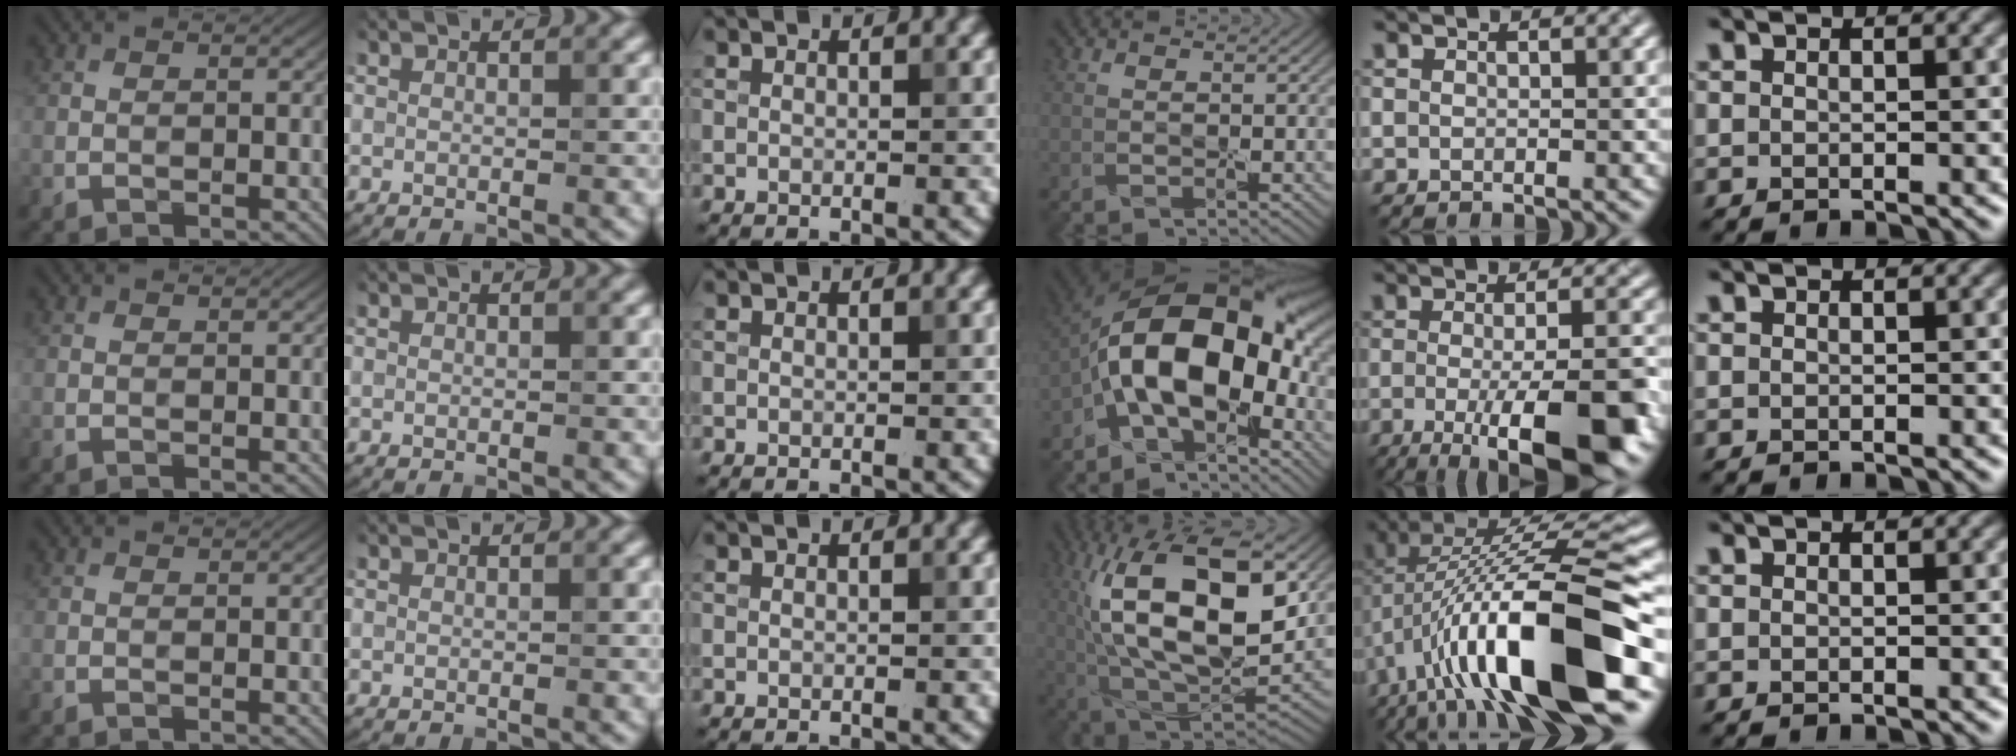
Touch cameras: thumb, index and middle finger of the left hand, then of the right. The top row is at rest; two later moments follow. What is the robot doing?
{"motion": "peel", "object": "tape"}